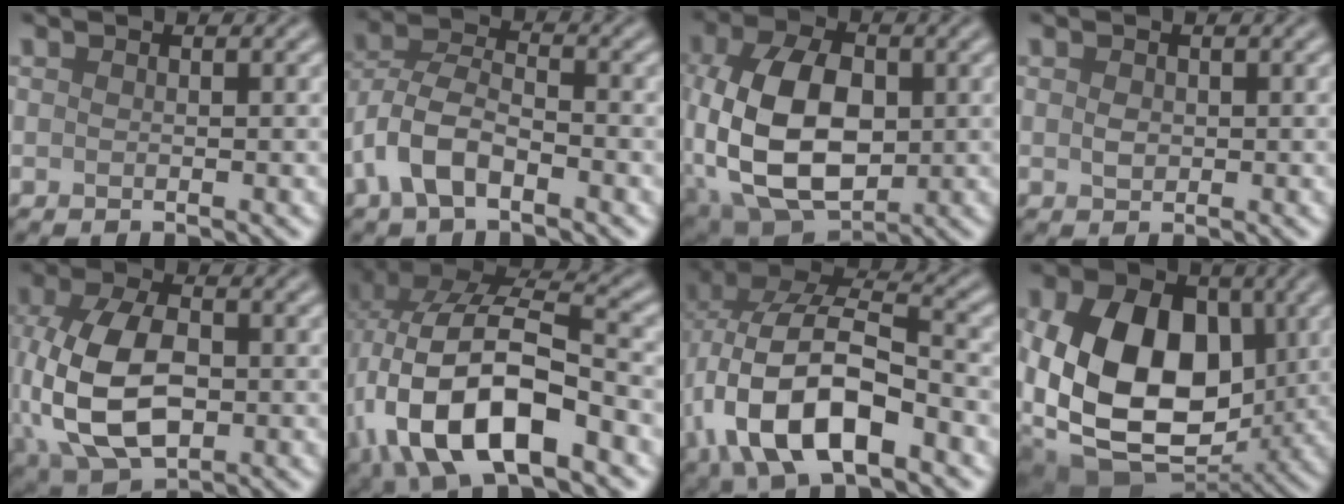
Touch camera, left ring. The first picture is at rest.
{"total": 5.8, "force": [-2.6, 2.9, 4.3], "torque": [-0.085, 0.006, -0.061]}
{"total": 12.1, "force": [-1.0, 7.5, 9.5], "torque": [-0.203, -0.002, -0.023]}
{"total": 1.2, "force": [0.1, 0.9, 0.8], "torque": [-0.016, -0.002, 0.001]}
{"total": 11.0, "force": [-1.3, 6.8, 8.6], "torque": [-0.202, -0.014, -0.019]}
{"total": 13.8, "force": [-3.4, 6.6, 11.6], "torque": [-0.223, -0.001, -0.062]}
{"total": 12.4, "force": [-3.7, 6.3, 10.0], "torque": [-0.202, 0.001, -0.073]}
{"total": 14.8, "force": [0.0, 10.4, 10.6], "torque": [-0.207, -0.029, 0.006]}